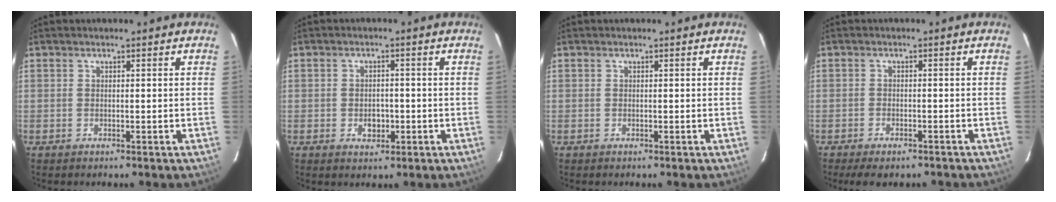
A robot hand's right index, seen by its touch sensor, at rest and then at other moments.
{"total": 3.2, "force": [-0.9, 2.5, 1.7], "torque": [-0.029, 0.002, -0.008]}
{"total": 0.0}
{"total": 6.0, "force": [-4.9, 2.0, 2.7], "torque": [-0.065, -0.014, -0.071]}